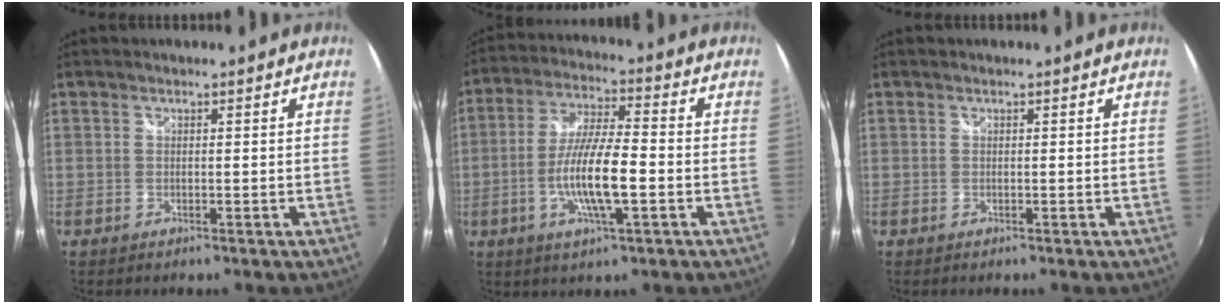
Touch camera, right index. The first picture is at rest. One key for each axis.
{"total": 11.5, "fx": -3.1, "fy": 2.1, "fz": 10.9, "tx": -0.215, "ty": -0.005, "tz": -0.058}
{"total": 0.0}